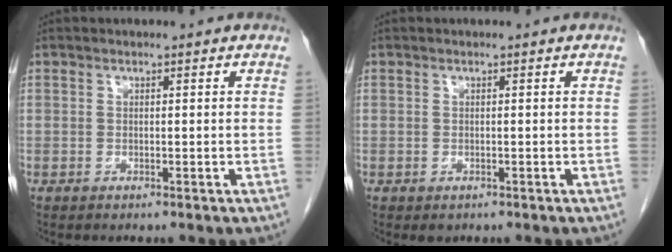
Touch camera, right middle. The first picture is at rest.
{"total": 0.7, "force": [-0.3, 0.5, 0.3], "torque": [-0.005, 0.001, 0.001]}